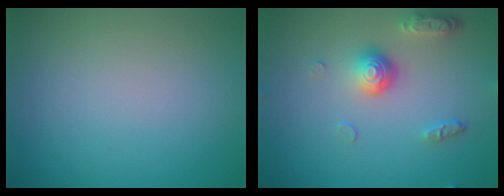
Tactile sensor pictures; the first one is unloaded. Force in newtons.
{"total": 3.6, "press": 2.7, "slide": 2.3}